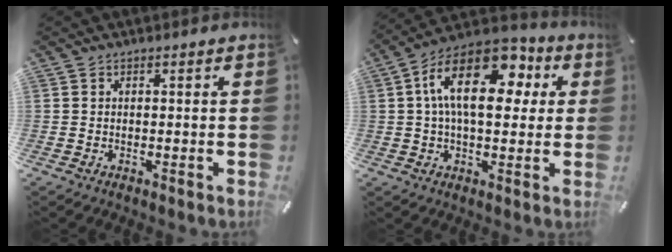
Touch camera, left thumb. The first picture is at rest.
{"total": 18.0, "force": [4.8, 9.9, 14.2], "torque": [-0.247, -0.016, 0.076]}